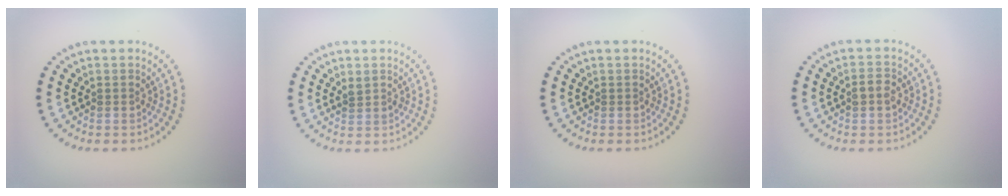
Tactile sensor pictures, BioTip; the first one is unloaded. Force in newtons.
{"total": 0.9, "press": 0.8, "slide": 0.3}
{"total": 0.0}
{"total": 1.5, "press": 1.5, "slide": 0.1}